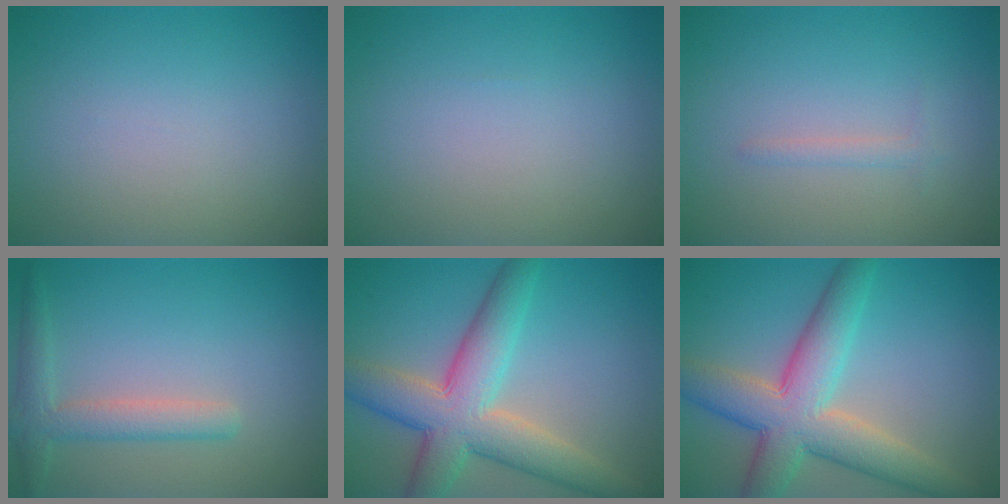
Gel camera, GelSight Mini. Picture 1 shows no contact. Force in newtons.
{"total": 0.0}
{"total": 0.9, "press": 0.9, "slide": 0.0}
{"total": 3.0, "press": 3.0, "slide": 0.1}
{"total": 8.0, "press": 8.0, "slide": 0.5}
{"total": 8.0, "press": 8.0, "slide": 0.5}